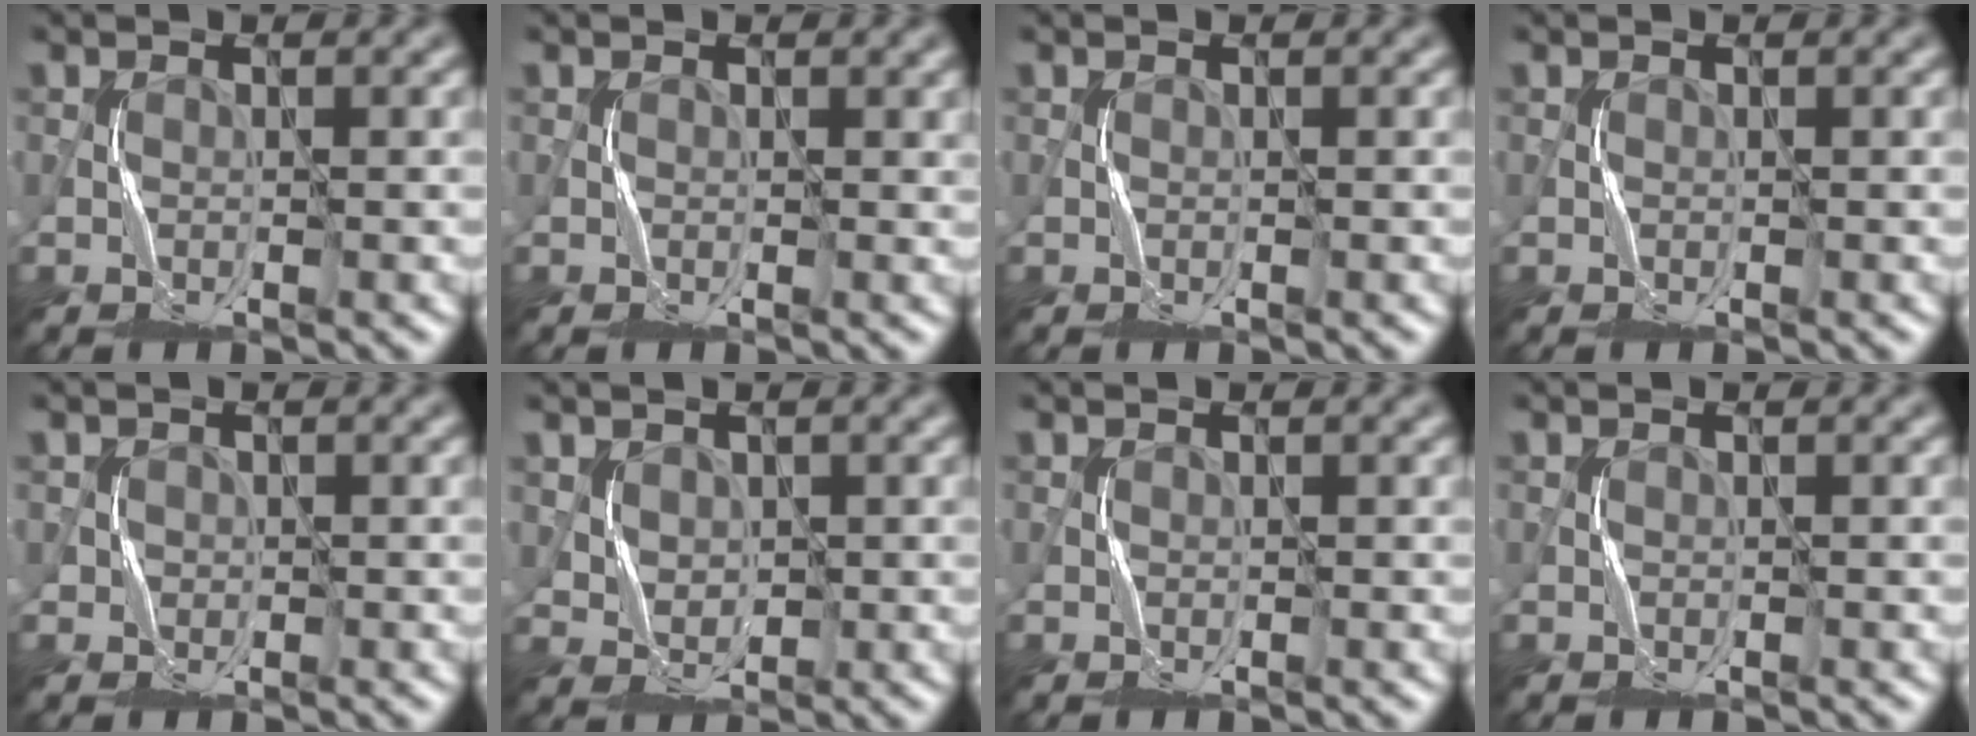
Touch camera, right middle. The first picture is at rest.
{"total": 0.6, "force": [0.4, 0.4, 0.2], "torque": [0.002, 0.000, 0.005]}
{"total": 0.0}
{"total": 0.0}
{"total": 1.0, "force": [0.1, 1.0, 0.0], "torque": [0.011, -0.003, 0.003]}
{"total": 1.9, "force": [0.8, 1.6, 0.7], "torque": [-0.019, -0.006, 0.023]}
{"total": 0.0}
{"total": 0.0}